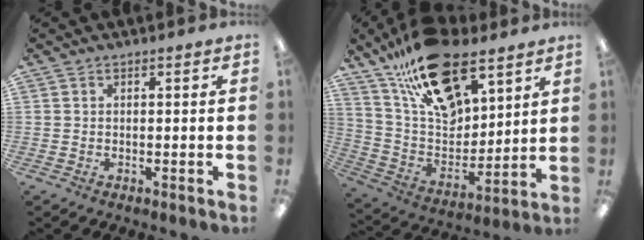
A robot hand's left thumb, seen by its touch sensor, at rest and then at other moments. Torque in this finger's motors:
{"motor_torque": [1.15, 1.12, 1.33, -1.44, 0.45]}